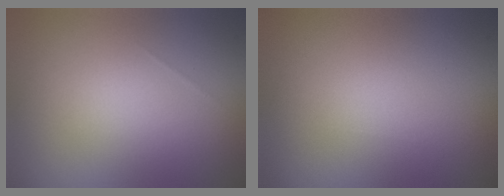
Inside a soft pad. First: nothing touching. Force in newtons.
{"total": 0.0}